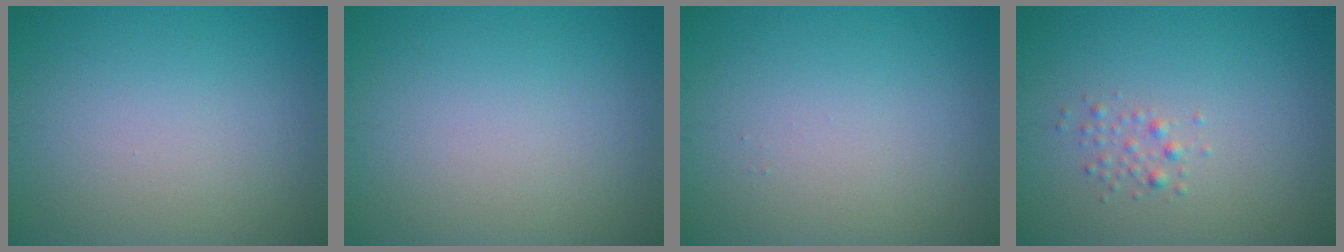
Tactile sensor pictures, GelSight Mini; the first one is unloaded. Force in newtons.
{"total": 0.0}
{"total": 0.0}
{"total": 1.2, "press": 1.2, "slide": 0.0}